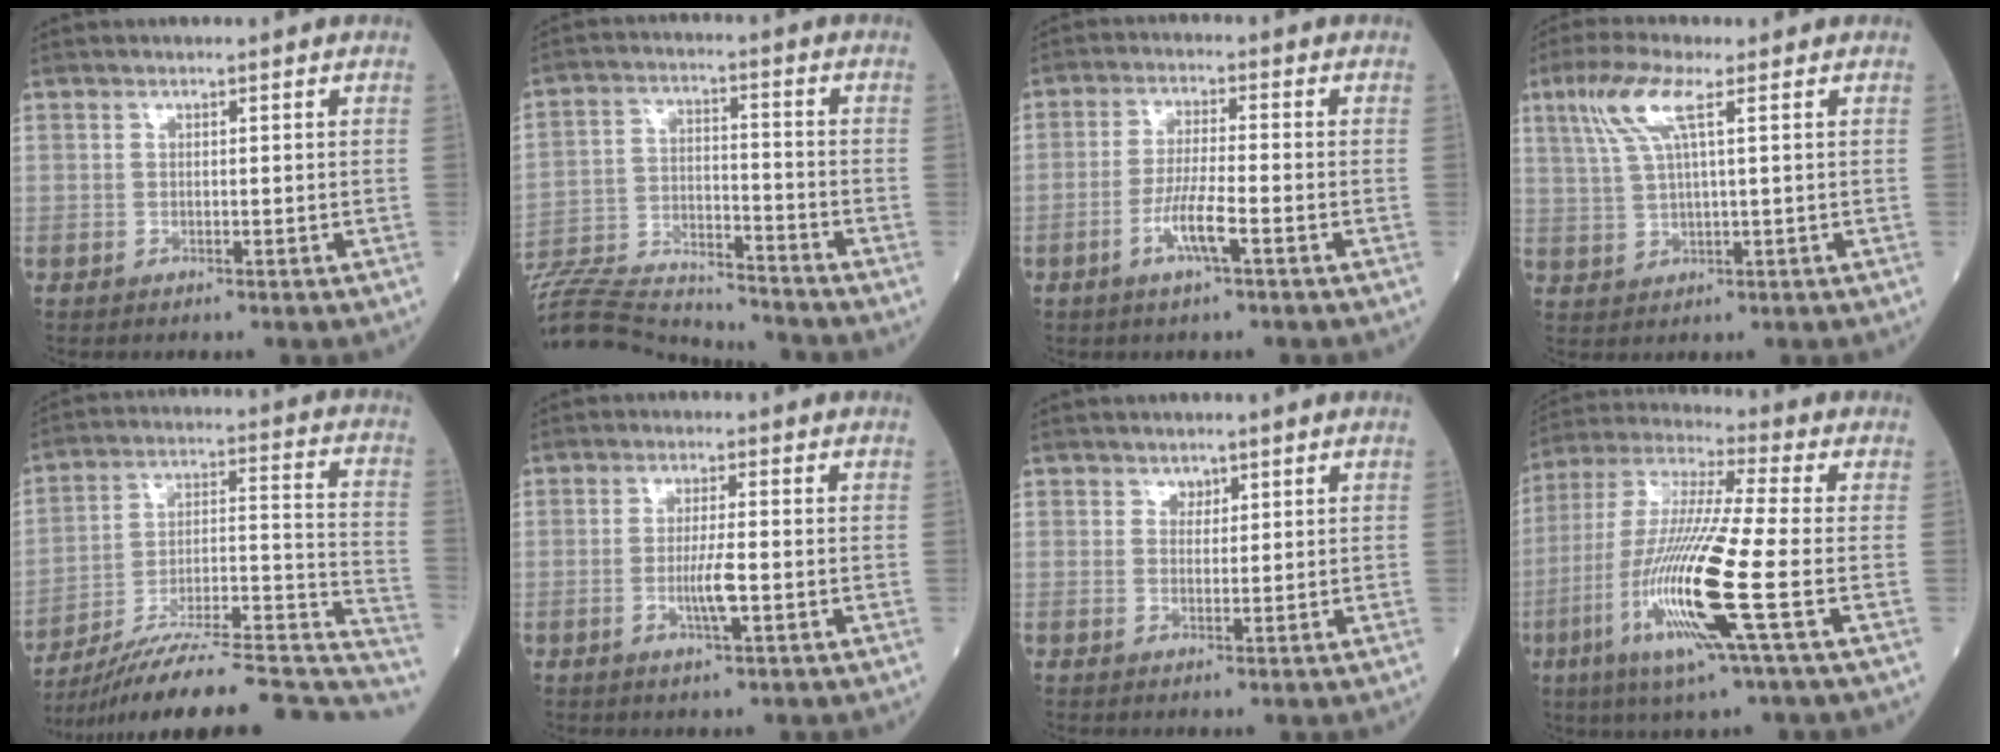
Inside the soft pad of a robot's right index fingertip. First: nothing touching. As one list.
[{"total": 21.1, "force": [-20.1, 2.5, 5.8], "torque": [-0.150, -0.010, -0.324]}, {"total": 5.6, "force": [-2.4, 0.2, 5.0], "torque": [-0.100, -0.006, -0.047]}, {"total": 6.5, "force": [3.0, 0.7, 5.8], "torque": [-0.134, 0.014, 0.064]}, {"total": 28.5, "force": [-24.9, 3.1, 13.4], "torque": [-0.131, 0.008, -0.361]}, {"total": 3.9, "force": [-1.0, 0.1, 3.7], "torque": [-0.075, -0.005, -0.016]}, {"total": 1.4, "force": [1.0, 0.8, 0.3], "torque": [-0.003, -0.001, 0.018]}, {"total": 17.4, "force": [-5.1, -0.2, 16.6], "torque": [-0.350, -0.019, -0.104]}]